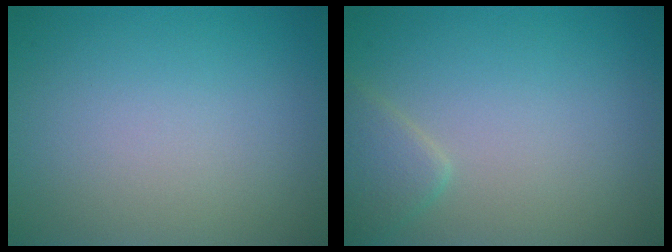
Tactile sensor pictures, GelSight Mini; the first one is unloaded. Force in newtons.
{"total": 2.1, "press": 2.1, "slide": 0.1}